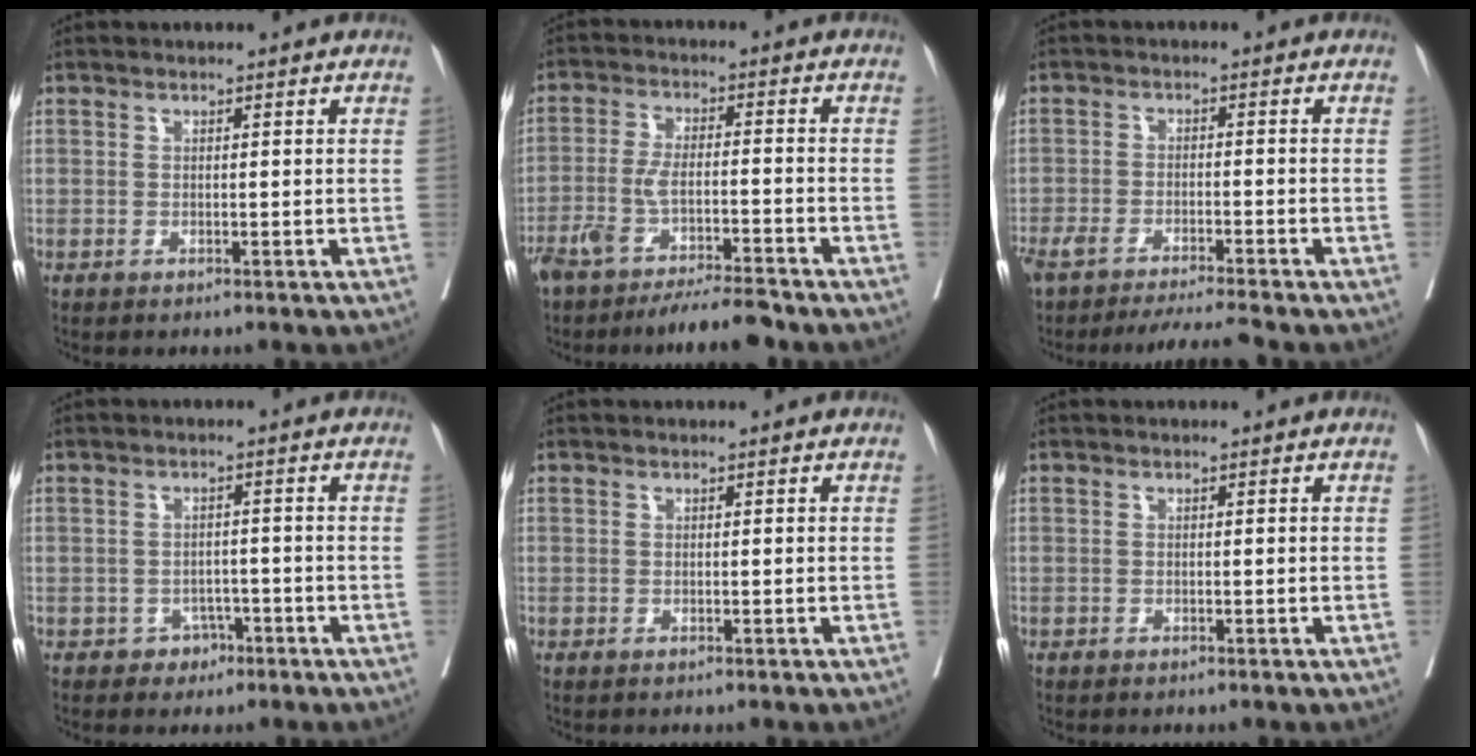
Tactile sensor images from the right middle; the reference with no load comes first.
{"total": 10.3, "force": [-8.6, 0.5, 5.6], "torque": [-0.096, -0.012, -0.141]}
{"total": 7.6, "force": [-7.0, -0.6, 3.0], "torque": [-0.042, -0.009, -0.114]}
{"total": 2.5, "force": [-1.4, 2.1, 0.3], "torque": [0.005, 0.013, -0.018]}
{"total": 0.0}
{"total": 0.0}